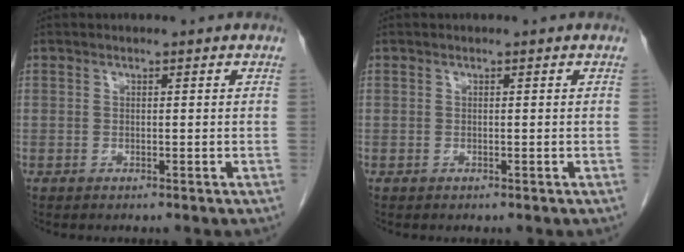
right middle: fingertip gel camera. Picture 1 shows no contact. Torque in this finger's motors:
{"motor_torque": [0.66, -0.42, 0.02, 0.01]}